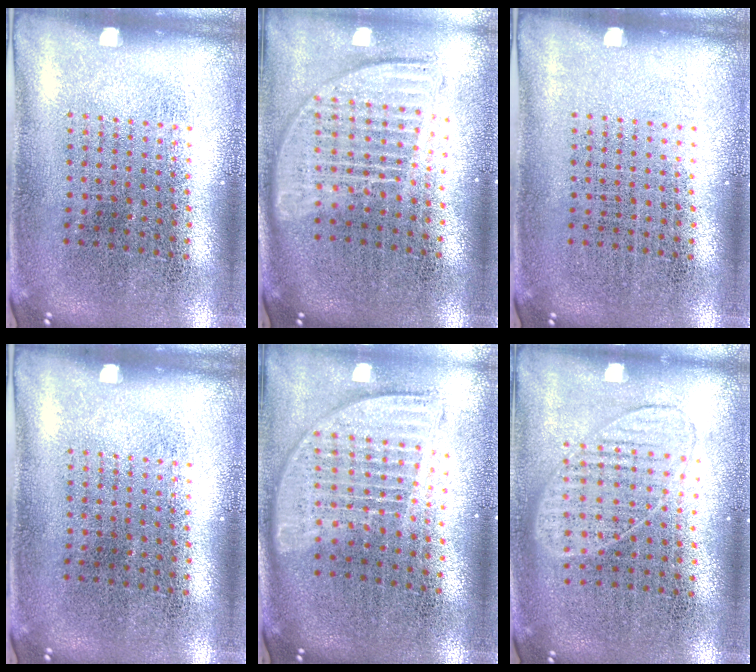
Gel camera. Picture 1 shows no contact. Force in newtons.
{"total": 1.8, "press": 1.5, "slide": 0.9}
{"total": 0.0}
{"total": 0.0}
{"total": 1.8, "press": 1.5, "slide": 1.0}
{"total": 0.9, "press": 0.8, "slide": 0.3}